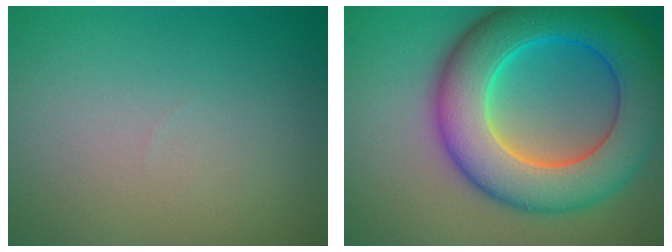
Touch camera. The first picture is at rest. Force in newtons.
{"total": 11.4, "press": 11.4, "slide": 0.3}